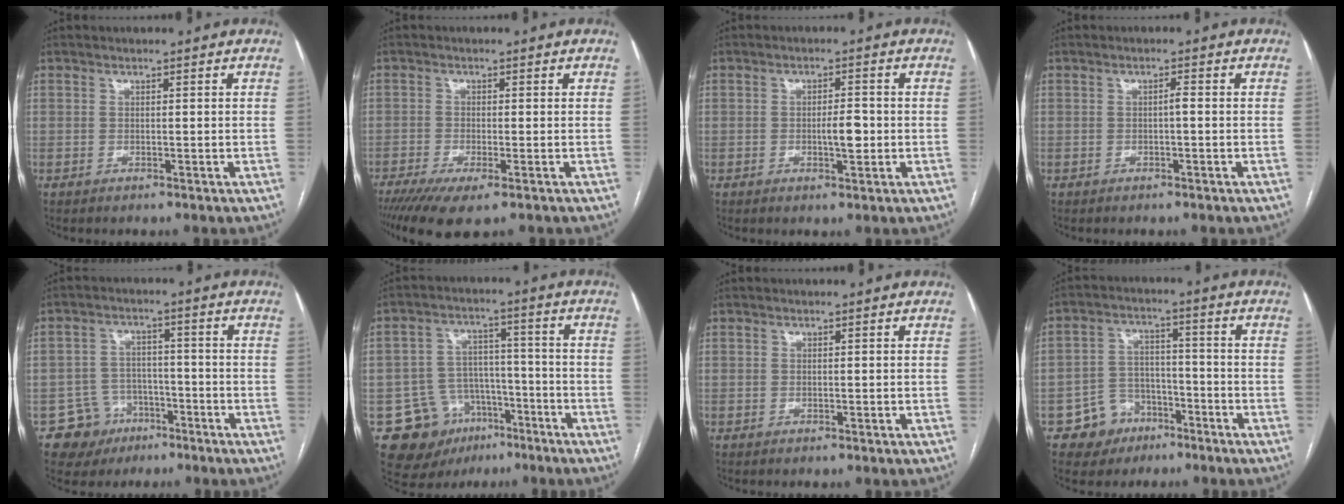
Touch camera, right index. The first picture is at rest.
{"total": 7.3, "force": [-4.7, 1.4, 5.4], "torque": [-0.086, -0.018, -0.078]}
{"total": 3.5, "force": [-0.5, 0.9, 3.3], "torque": [-0.053, 0.001, -0.006]}
{"total": 1.0, "force": [-0.2, 0.1, 1.0], "torque": [-0.015, 0.002, -0.003]}
{"total": 6.6, "force": [-3.5, 5.6, 0.1], "torque": [0.011, 0.014, -0.049]}
{"total": 11.7, "force": [-6.3, 9.2, 3.4], "torque": [-0.049, 0.046, -0.086]}
{"total": 0.0}
{"total": 7.1, "force": [-4.1, 5.7, 1.1], "torque": [-0.010, 0.015, -0.059]}